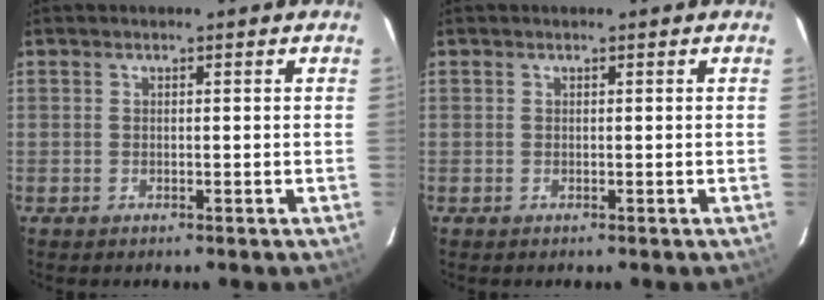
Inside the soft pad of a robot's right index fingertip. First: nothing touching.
{"total": 0.0}